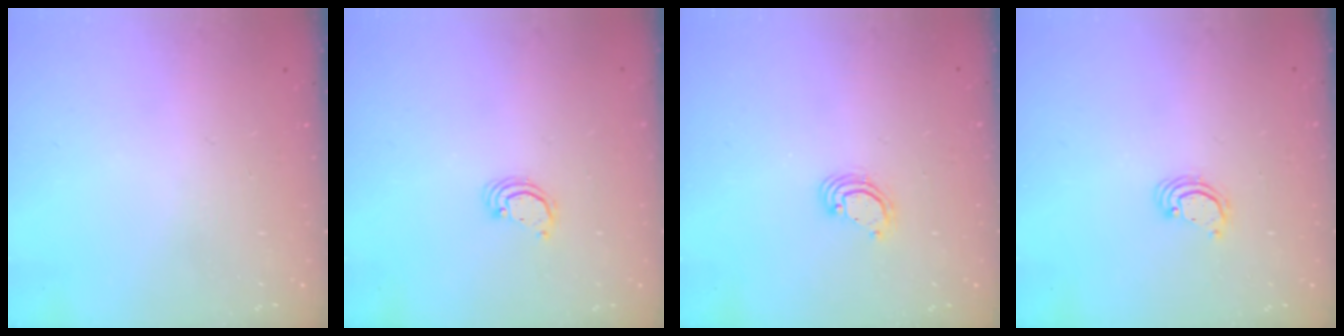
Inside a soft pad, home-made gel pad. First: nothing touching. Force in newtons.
{"total": 2.2, "press": 2.2, "slide": 0.2}
{"total": 3.8, "press": 3.8, "slide": 0.1}
{"total": 2.2, "press": 2.2, "slide": 0.1}